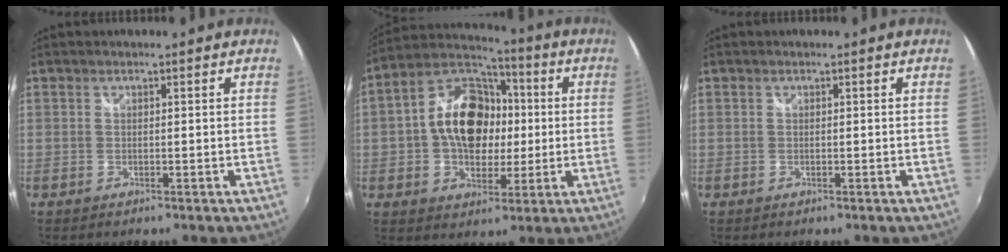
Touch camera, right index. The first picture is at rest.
{"total": 15.7, "force": [0.4, 10.9, 11.3], "torque": [-0.220, 0.034, 0.005]}
{"total": 0.0}